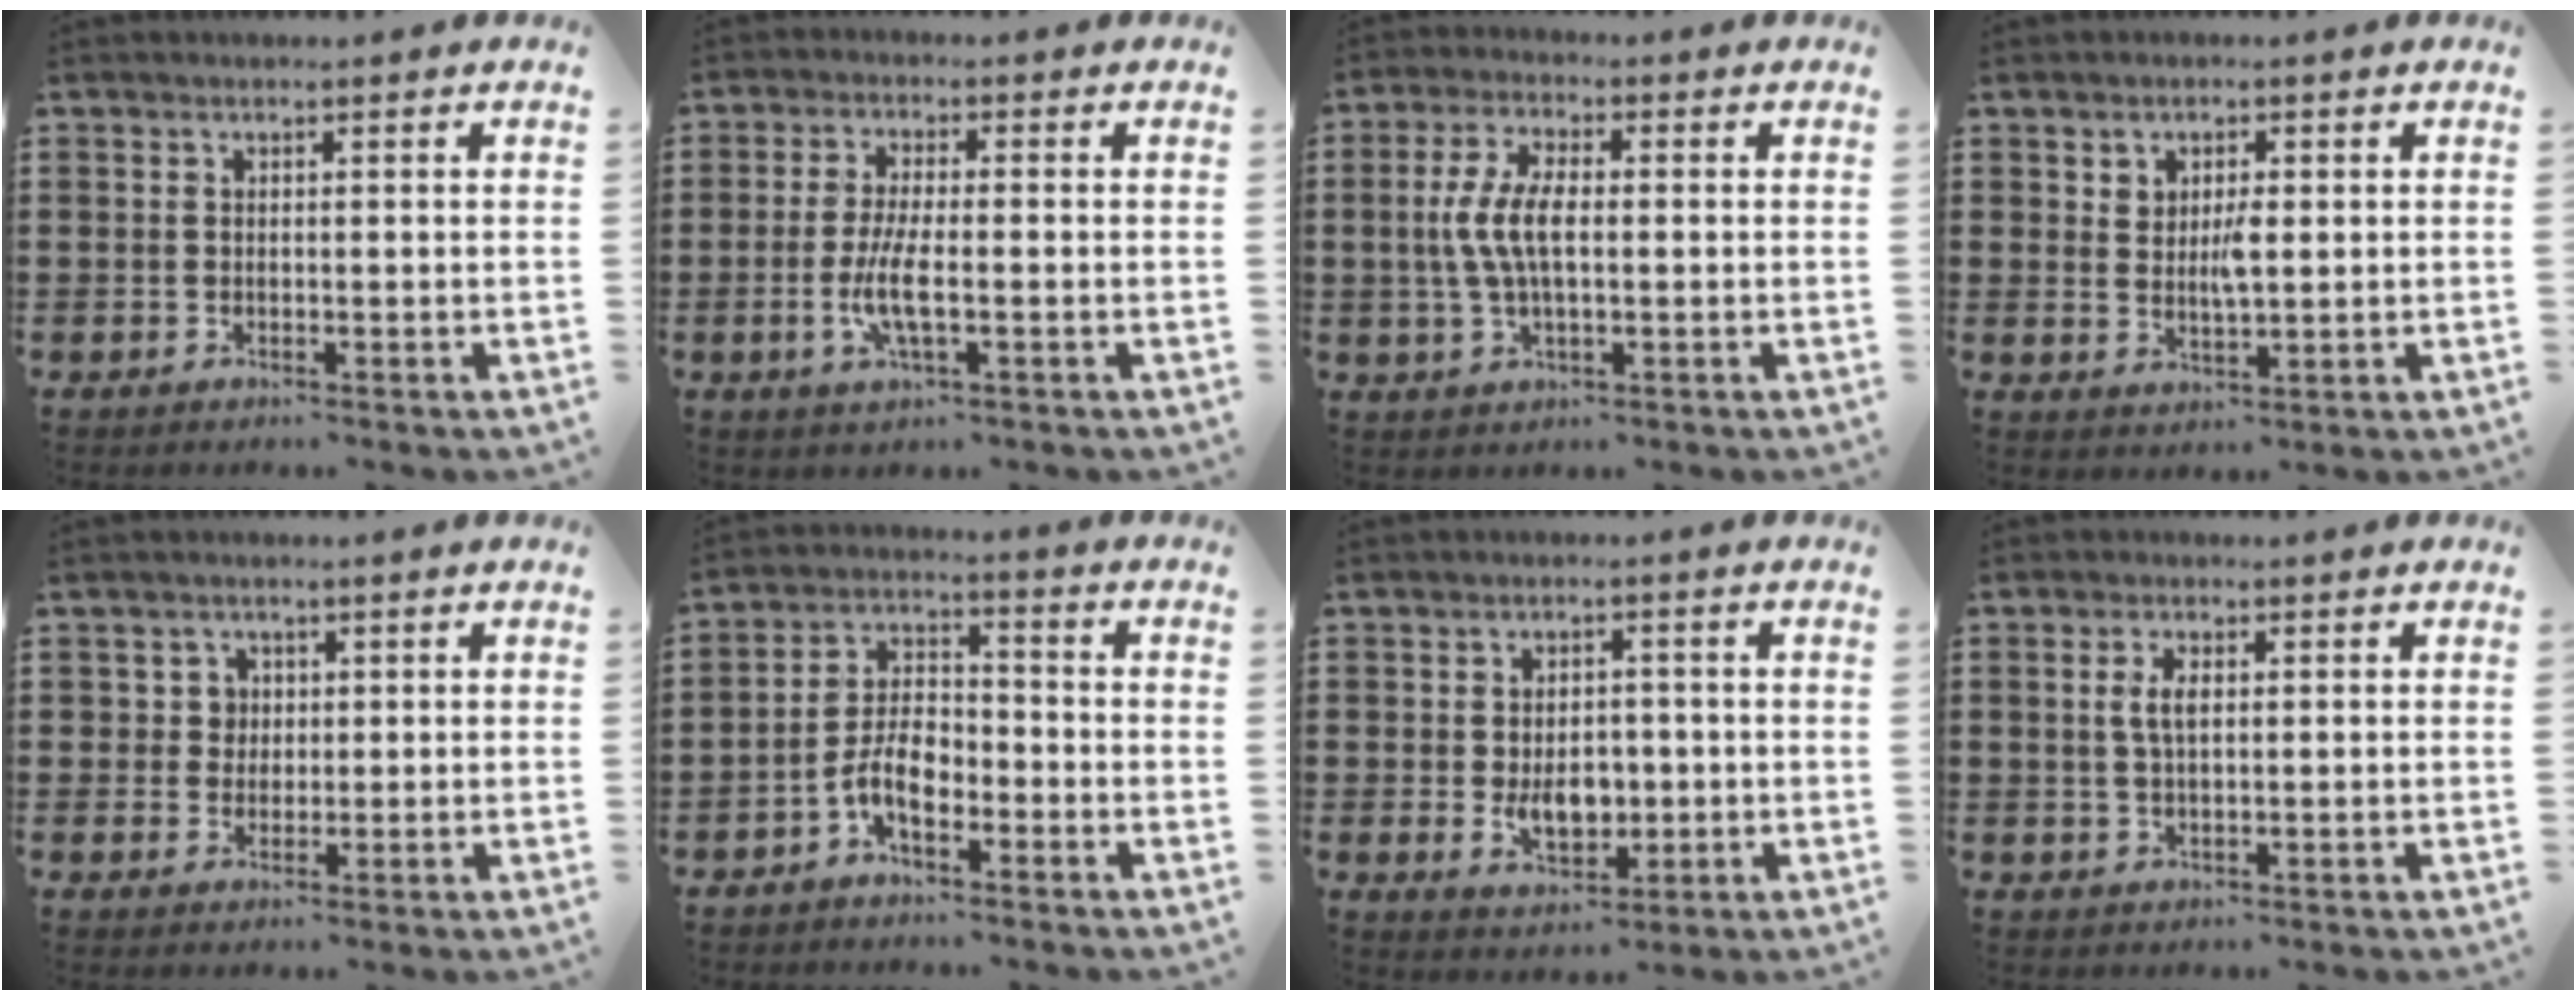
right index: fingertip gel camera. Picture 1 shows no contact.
{"total": 5.6, "force": [-1.5, 1.4, 5.2], "torque": [-0.116, -0.008, -0.034]}
{"total": 6.8, "force": [-0.4, 2.5, 6.3], "torque": [-0.150, -0.008, -0.018]}
{"total": 3.2, "force": [0.8, 1.4, 2.7], "torque": [-0.049, 0.001, 0.012]}
{"total": 2.6, "force": [0.4, 2.4, 0.7], "torque": [-0.024, 0.010, 0.006]}
{"total": 6.0, "force": [-2.9, 2.9, 4.3], "torque": [-0.103, 0.004, -0.062]}
{"total": 5.5, "force": [-0.6, 3.7, 4.1], "torque": [-0.054, -0.001, -0.015]}
{"total": 3.3, "force": [0.6, 1.4, 2.9], "torque": [-0.061, 0.008, 0.008]}